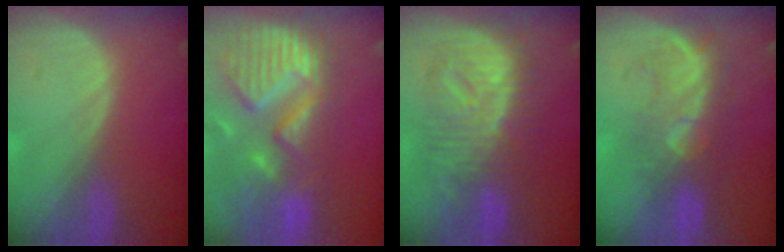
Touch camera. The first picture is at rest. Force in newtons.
{"total": 13.9, "press": 11.7, "slide": 7.5}
{"total": 10.8, "press": 10.8, "slide": 0.8}
{"total": 8.4, "press": 8.0, "slide": 2.5}